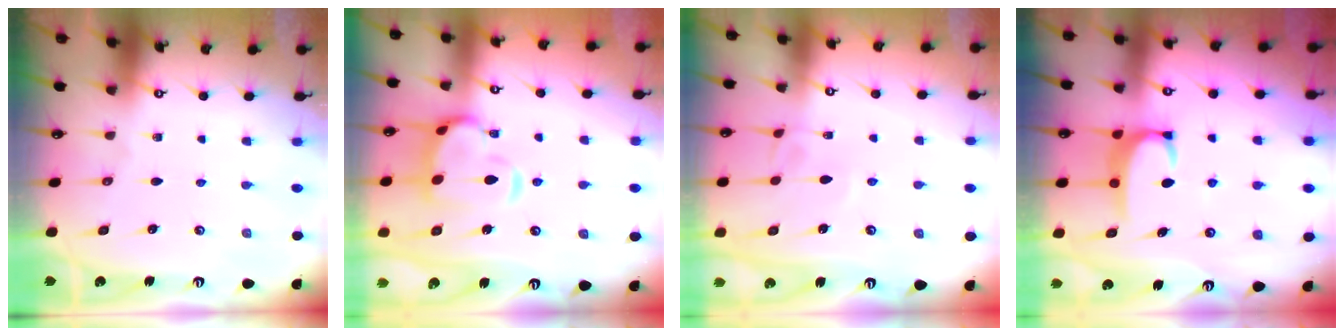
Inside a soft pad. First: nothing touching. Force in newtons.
{"total": 5.5, "press": 5.5, "slide": 0.9}
{"total": 3.8, "press": 3.8, "slide": 0.2}
{"total": 2.9, "press": 2.8, "slide": 0.5}